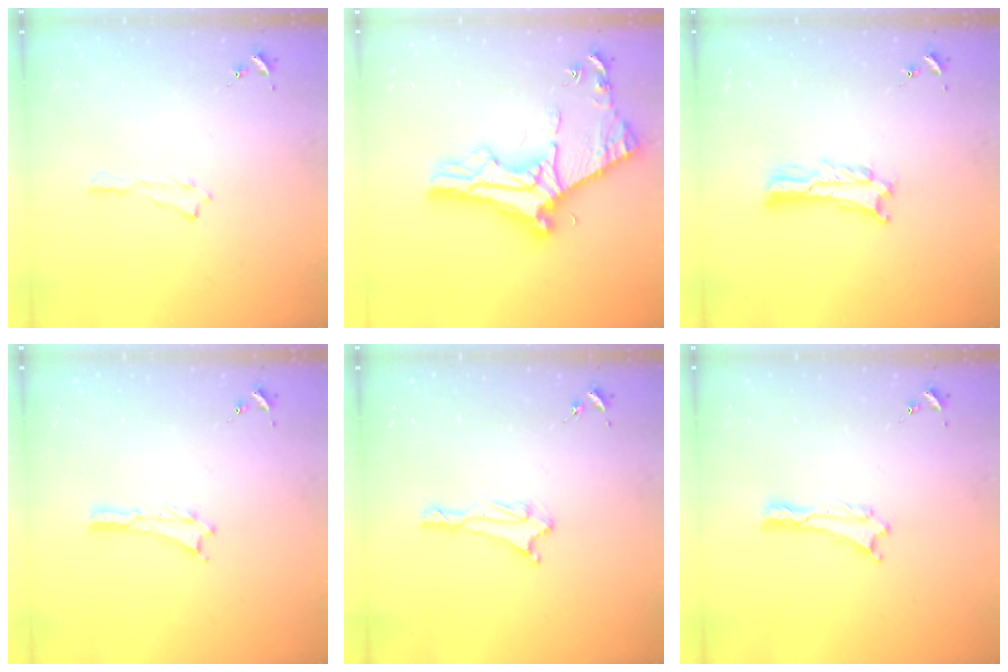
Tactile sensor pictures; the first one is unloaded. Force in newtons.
{"total": 11.2, "press": 11.1, "slide": 1.2}
{"total": 2.0, "press": 2.0, "slide": 0.3}
{"total": 0.0}
{"total": 1.7, "press": 1.6, "slide": 0.6}
{"total": 0.0}